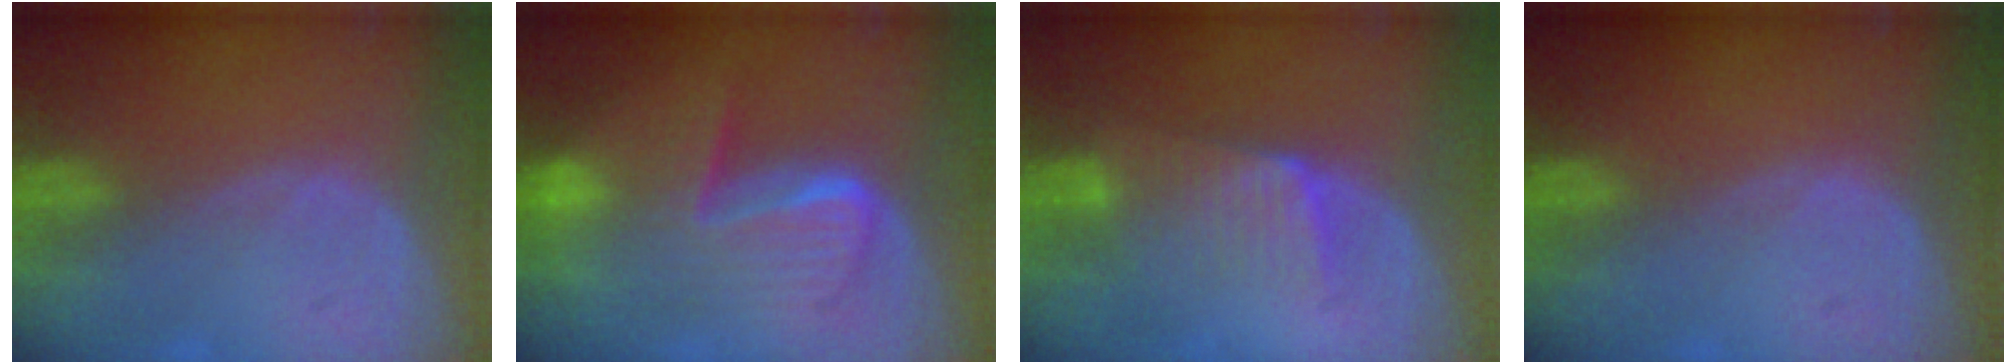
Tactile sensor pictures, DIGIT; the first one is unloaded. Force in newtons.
{"total": 10.3, "press": 10.2, "slide": 1.0}
{"total": 5.8, "press": 5.5, "slide": 1.7}
{"total": 0.0}